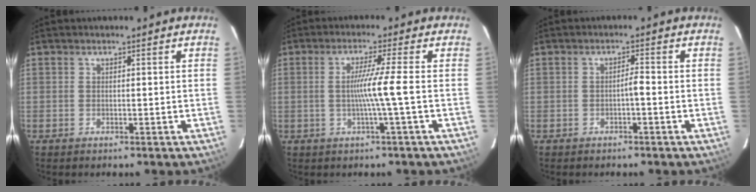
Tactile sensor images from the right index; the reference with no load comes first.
{"total": 5.2, "force": [-0.5, -1.7, 4.8], "torque": [-0.091, -0.003, -0.009]}
{"total": 1.5, "force": [-0.6, 0.1, 1.3], "torque": [-0.021, 0.002, -0.012]}